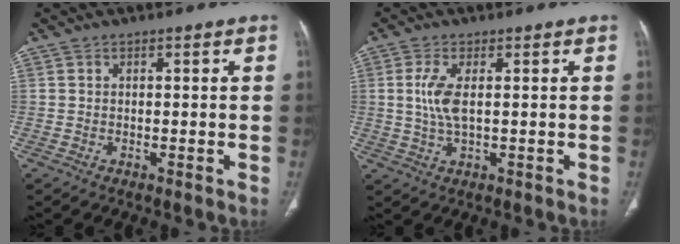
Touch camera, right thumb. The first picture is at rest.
{"total": 5.6, "force": [0.7, 2.0, 5.2], "torque": [-0.130, -0.002, 0.015]}